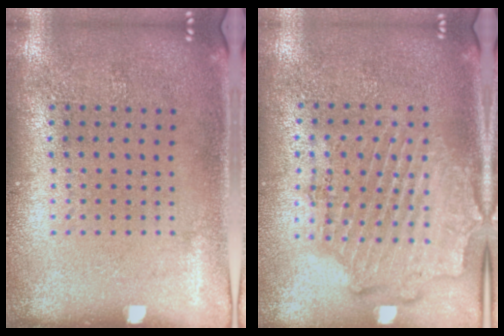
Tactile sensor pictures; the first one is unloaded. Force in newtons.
{"total": 1.9, "press": 1.7, "slide": 0.8}